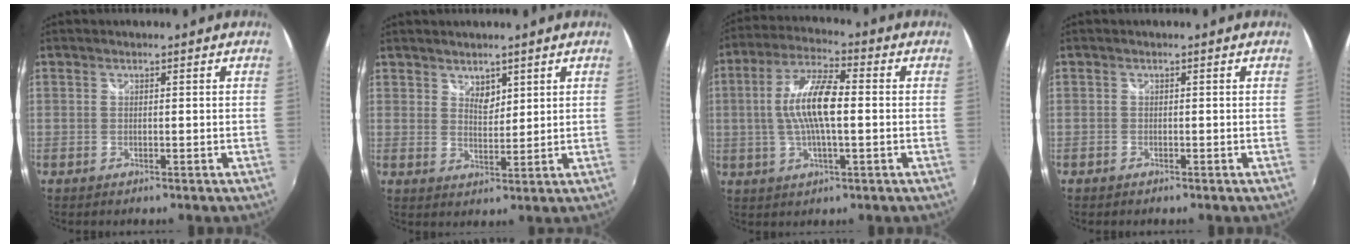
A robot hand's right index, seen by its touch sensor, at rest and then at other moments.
{"total": 3.3, "force": [2.4, 1.9, 1.3], "torque": [-0.014, -0.001, 0.042]}
{"total": 11.2, "force": [-0.1, 3.0, 10.7], "torque": [-0.212, 0.009, -0.004]}
{"total": 0.7, "force": [-0.6, 0.5, 0.0], "torque": [-0.003, -0.002, -0.013]}